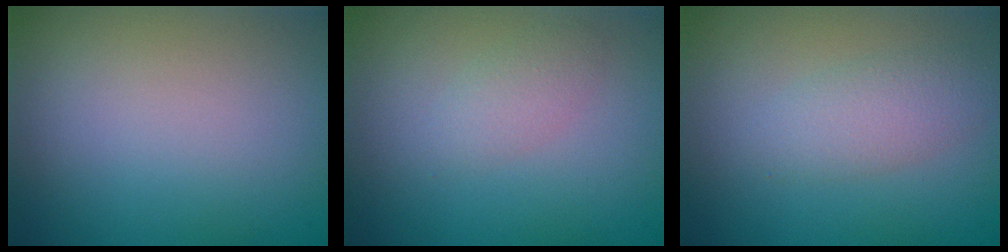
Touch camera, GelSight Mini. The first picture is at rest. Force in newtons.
{"total": 1.6, "press": 1.6, "slide": 0.0}
{"total": 2.7, "press": 2.7, "slide": 0.1}